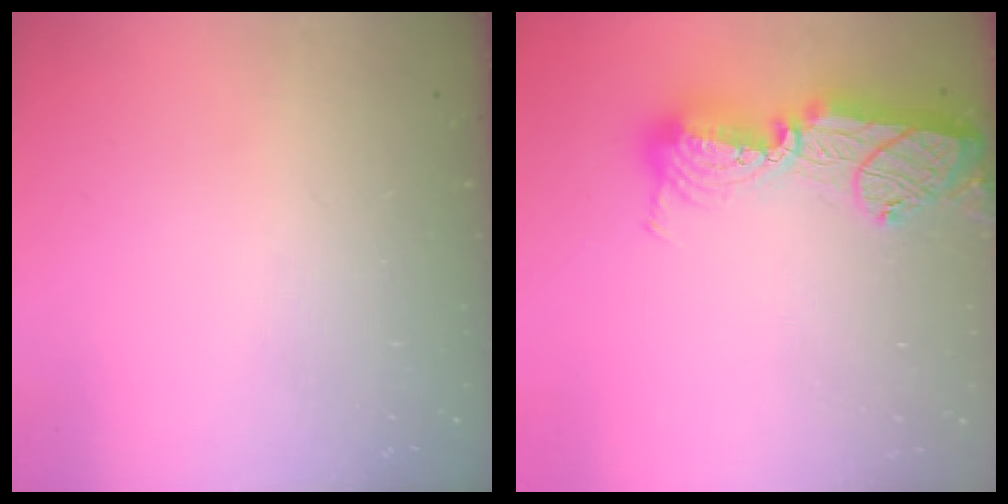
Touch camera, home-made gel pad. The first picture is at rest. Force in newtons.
{"total": 14.9, "press": 14.9, "slide": 0.9}